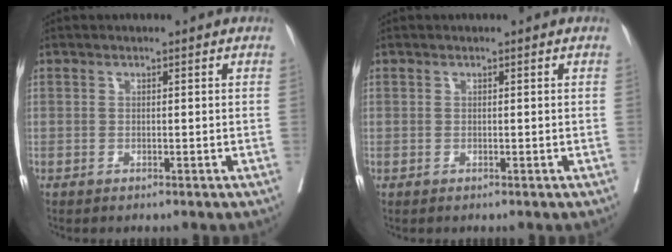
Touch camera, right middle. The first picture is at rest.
{"total": 0.0}